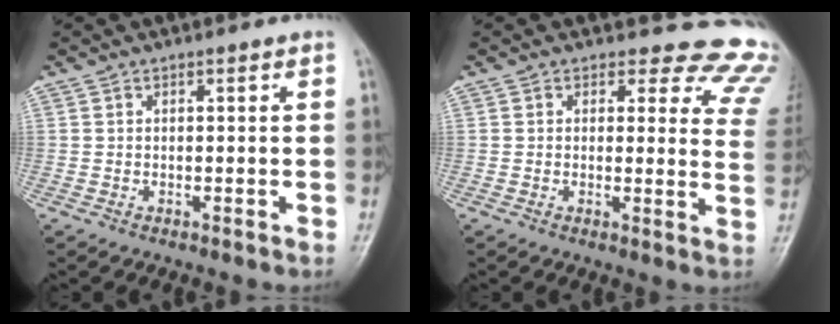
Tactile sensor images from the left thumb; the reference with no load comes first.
{"total": 13.6, "force": [12.4, 5.4, 1.9], "torque": [0.036, -0.100, 0.093]}